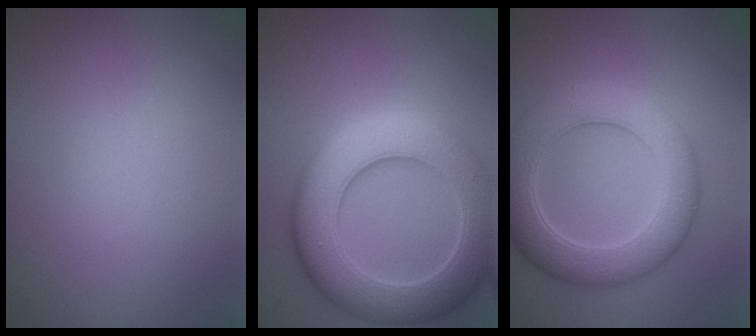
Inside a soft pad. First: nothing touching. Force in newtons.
{"total": 9.0, "press": 9.0, "slide": 0.7}
{"total": 6.8, "press": 6.8, "slide": 0.2}